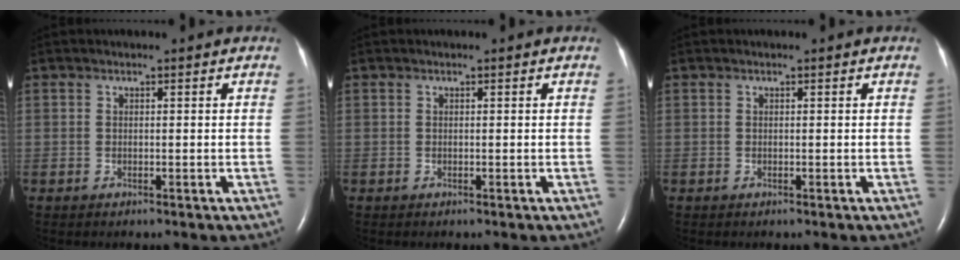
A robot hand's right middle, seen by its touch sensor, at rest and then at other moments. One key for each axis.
{"total": 0.0}
{"total": 0.0}